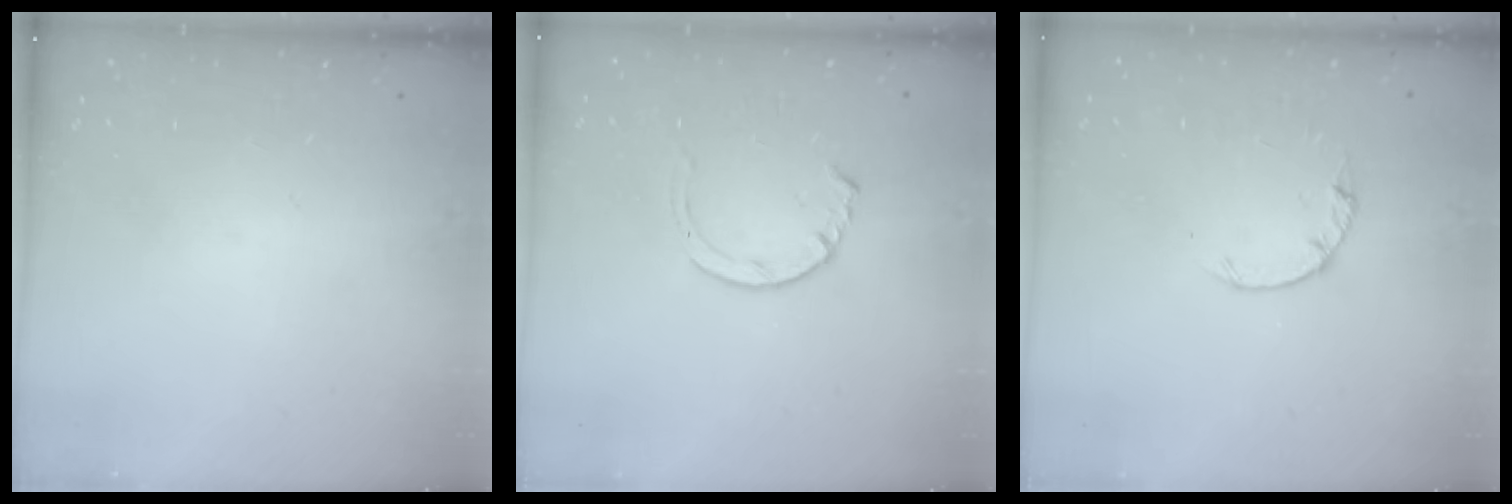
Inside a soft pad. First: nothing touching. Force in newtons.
{"total": 3.5, "press": 3.5, "slide": 0.4}
{"total": 2.2, "press": 2.1, "slide": 0.4}